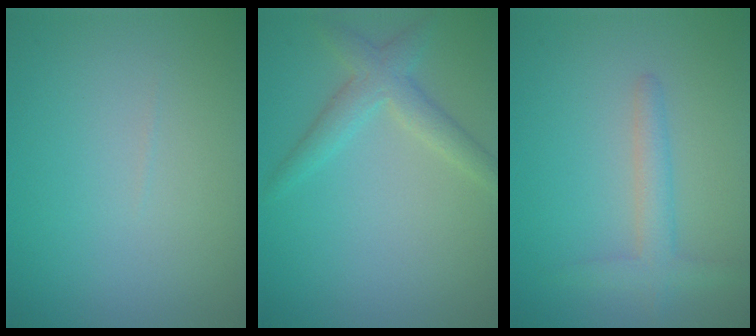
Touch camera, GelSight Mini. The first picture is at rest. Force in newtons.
{"total": 2.8, "press": 2.8, "slide": 0.1}
{"total": 2.3, "press": 2.3, "slide": 0.2}